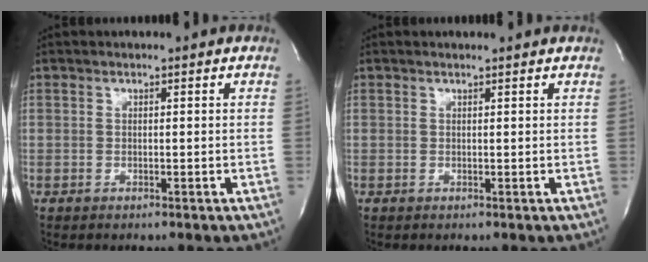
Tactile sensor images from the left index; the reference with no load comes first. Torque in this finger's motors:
{"motor_torque": [0.20, -0.12, 0.00, 0.00]}